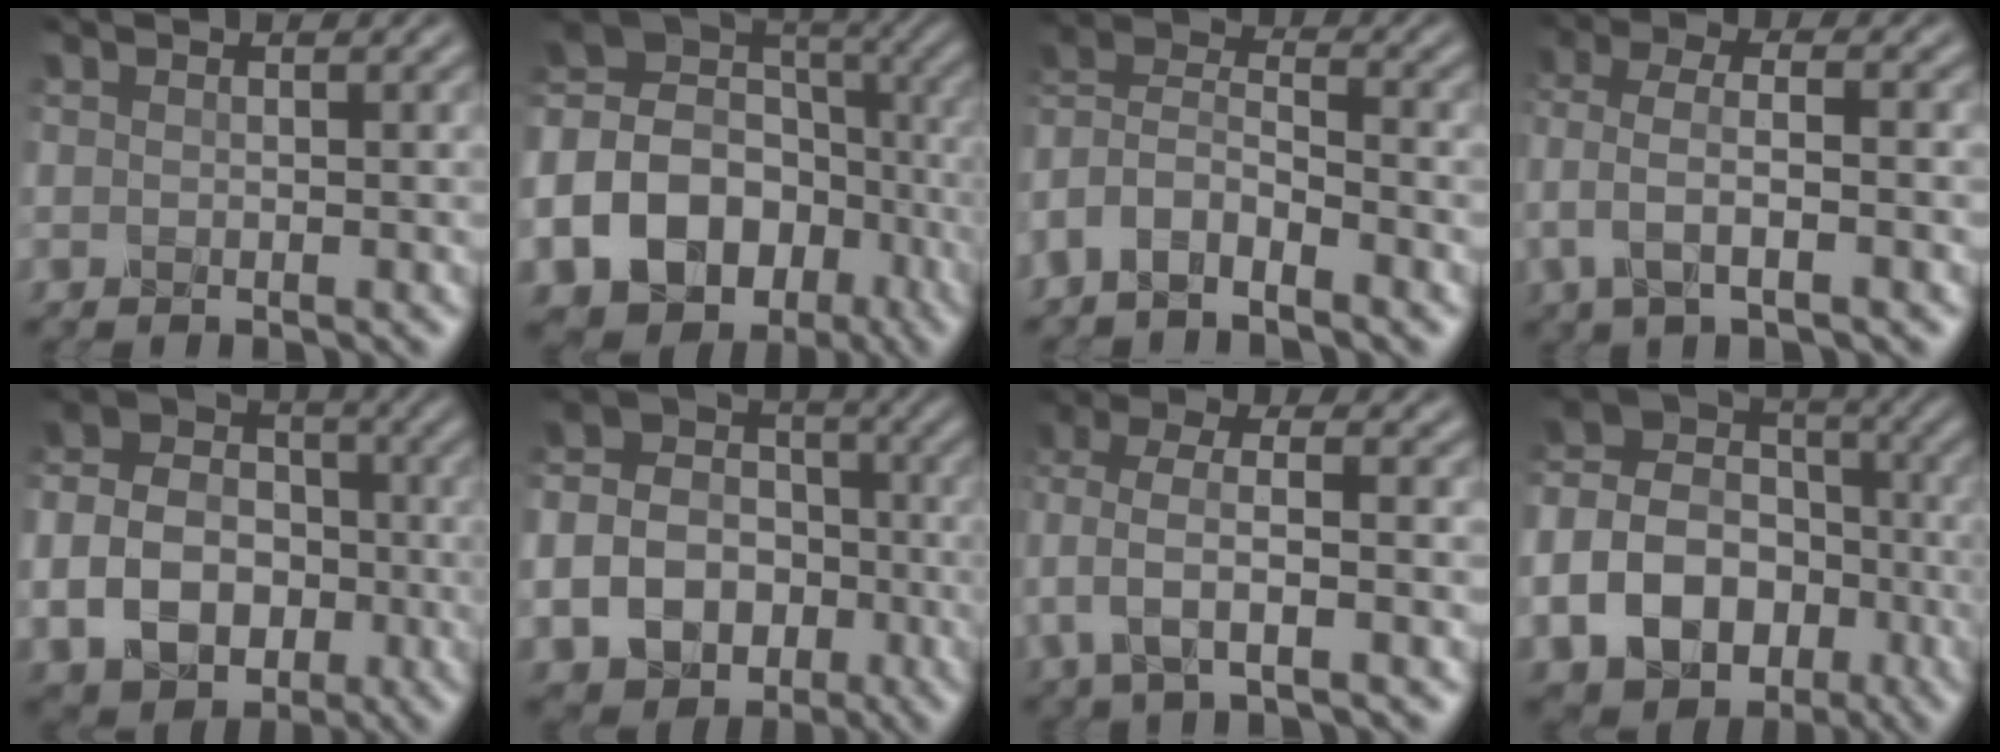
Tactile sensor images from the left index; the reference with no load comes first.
{"total": 19.6, "force": [-7.4, 16.1, 8.4], "torque": [-0.204, -0.018, -0.116]}
{"total": 5.4, "force": [-3.6, 2.4, 3.3], "torque": [-0.060, 0.009, -0.082]}
{"total": 4.2, "force": [-1.1, 1.6, 3.7], "torque": [-0.087, 0.007, -0.025]}
{"total": 8.0, "force": [-2.2, 6.3, 4.4], "torque": [-0.088, -0.003, -0.048]}
{"total": 10.8, "force": [-4.0, 9.0, 4.5], "torque": [-0.093, -0.033, -0.078]}
{"total": 4.6, "force": [-1.0, 1.9, 4.1], "torque": [-0.094, 0.010, -0.024]}
{"total": 12.1, "force": [-4.7, 9.5, 5.8], "torque": [-0.124, -0.017, -0.093]}